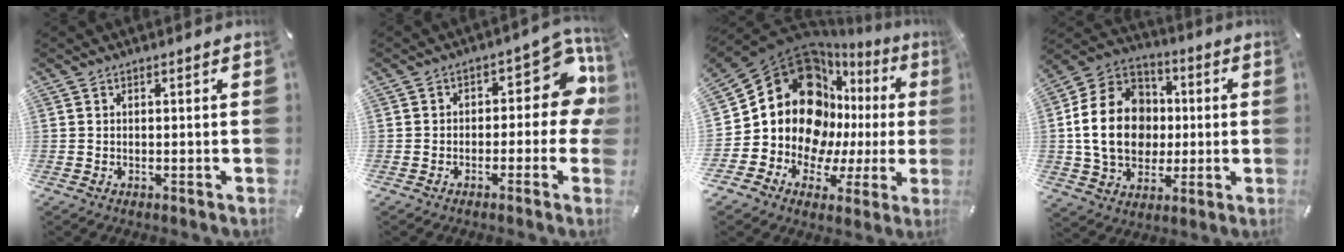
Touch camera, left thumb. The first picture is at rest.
{"total": 11.8, "force": [1.9, 6.8, 9.5], "torque": [-0.103, -0.014, 0.032]}
{"total": 20.3, "force": [5.1, 15.5, 12.1], "torque": [-0.213, -0.066, 0.096]}
{"total": 19.4, "force": [0.0, 15.9, 11.1], "torque": [-0.233, 0.017, 0.002]}